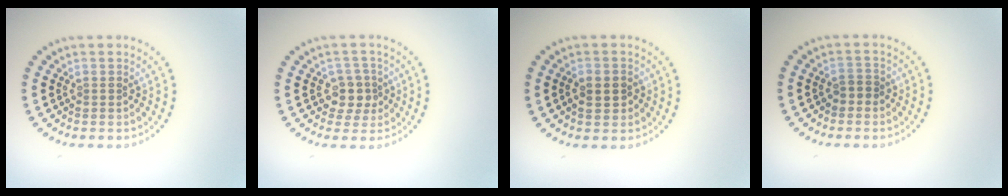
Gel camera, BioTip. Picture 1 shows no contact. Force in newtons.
{"total": 2.4, "press": 2.2, "slide": 1.1}
{"total": 2.5, "press": 2.5, "slide": 0.2}
{"total": 1.2, "press": 1.0, "slide": 0.5}